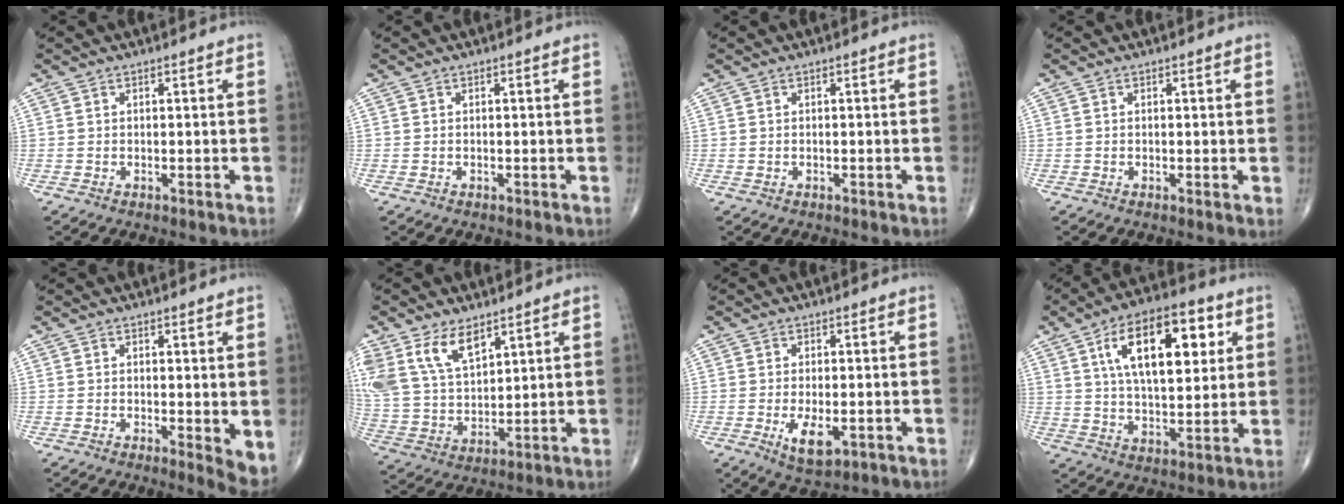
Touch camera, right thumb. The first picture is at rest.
{"total": 0.0}
{"total": 0.0}
{"total": 0.7, "force": [0.1, 0.2, 0.7], "torque": [-0.016, -0.004, 0.001]}
{"total": 4.4, "force": [0.0, 1.2, 4.2], "torque": [-0.058, -0.014, 0.000]}
{"total": 13.4, "force": [7.8, 7.2, 8.1], "torque": [-0.147, -0.025, 0.169]}
{"total": 6.1, "force": [-1.7, 2.8, 5.1], "torque": [-0.087, -0.010, -0.021]}
{"total": 18.2, "force": [6.2, 8.5, 14.9], "torque": [-0.206, -0.009, 0.101]}